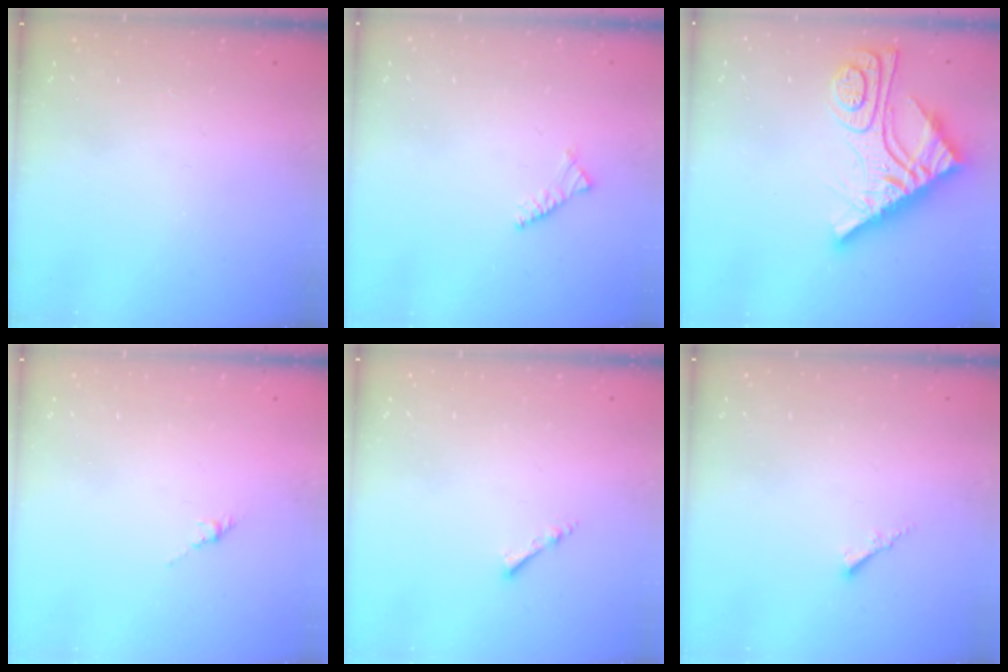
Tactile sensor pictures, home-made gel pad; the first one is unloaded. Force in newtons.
{"total": 3.0, "press": 2.9, "slide": 0.8}
{"total": 15.0, "press": 15.0, "slide": 1.4}
{"total": 3.3, "press": 3.2, "slide": 0.8}
{"total": 2.2, "press": 2.1, "slide": 0.4}
{"total": 1.8, "press": 1.7, "slide": 0.3}